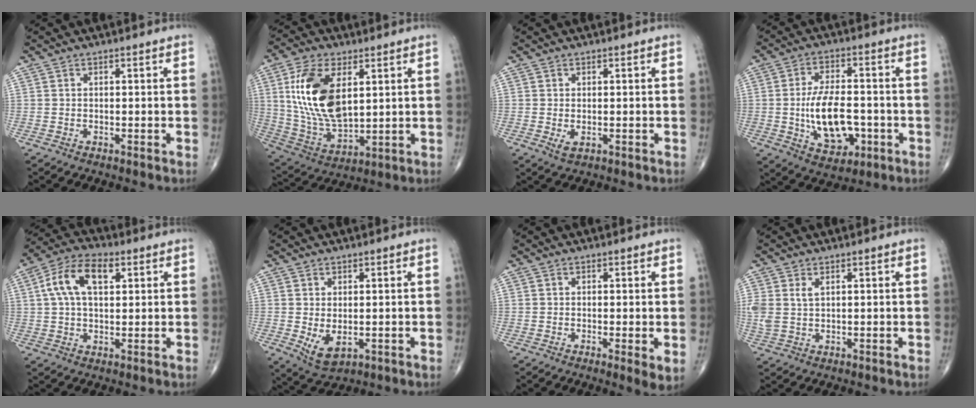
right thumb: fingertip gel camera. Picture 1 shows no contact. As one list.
[{"total": 17.8, "force": [5.0, 9.5, 14.2], "torque": [-0.266, -0.021, 0.104]}, {"total": 1.8, "force": [-0.3, 1.0, 1.5], "torque": [-0.022, -0.004, -0.002]}, {"total": 12.7, "force": [-2.3, 7.1, 10.3], "torque": [-0.159, 0.011, -0.030]}, {"total": 10.6, "force": [3.1, 5.7, 8.3], "torque": [-0.154, 0.020, 0.052]}, {"total": 5.1, "force": [-0.7, 2.9, 4.2], "torque": [-0.066, -0.009, 0.004]}, {"total": 2.8, "force": [-0.3, 0.5, 2.8], "torque": [-0.044, -0.012, -0.011]}, {"total": 3.7, "force": [1.3, 2.0, 2.8], "torque": [-0.073, 0.007, 0.033]}]